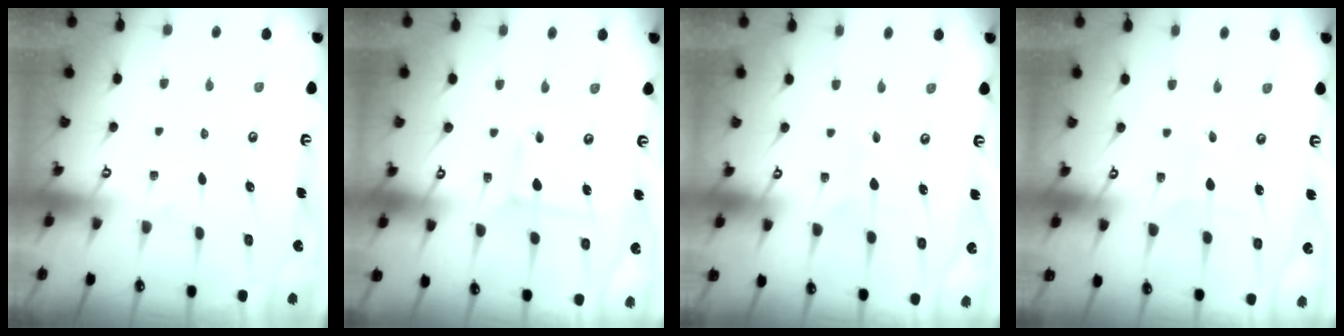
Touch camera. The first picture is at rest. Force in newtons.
{"total": 4.8, "press": 4.7, "slide": 0.5}
{"total": 1.6, "press": 1.5, "slide": 0.1}
{"total": 1.6, "press": 1.6, "slide": 0.2}